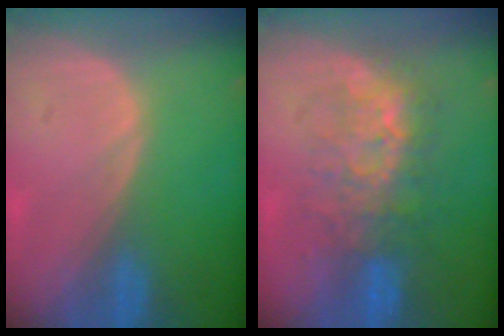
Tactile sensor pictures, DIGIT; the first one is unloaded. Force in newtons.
{"total": 8.0, "press": 7.8, "slide": 1.8}